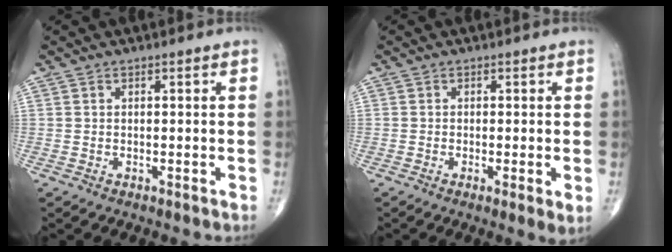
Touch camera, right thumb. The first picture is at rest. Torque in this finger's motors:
{"motor_torque": [-0.12, 0.35, -0.34, -0.13, -0.11]}